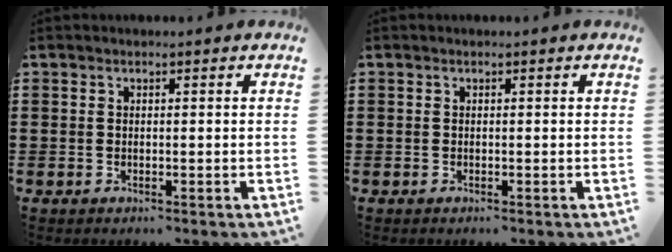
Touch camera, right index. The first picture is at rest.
{"total": 0.0}